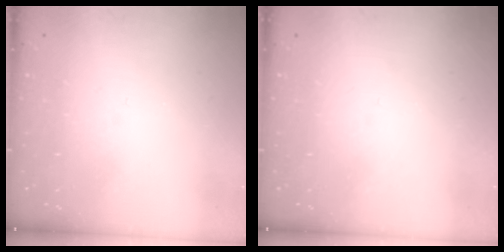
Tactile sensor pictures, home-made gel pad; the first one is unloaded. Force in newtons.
{"total": 0.0}